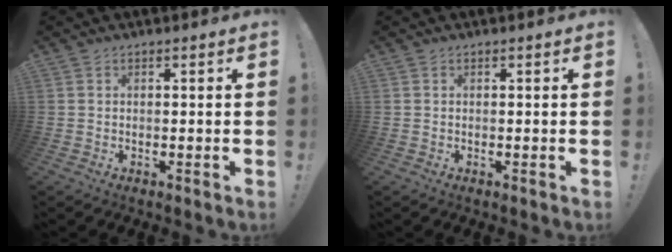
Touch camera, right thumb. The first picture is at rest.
{"total": 0.0}